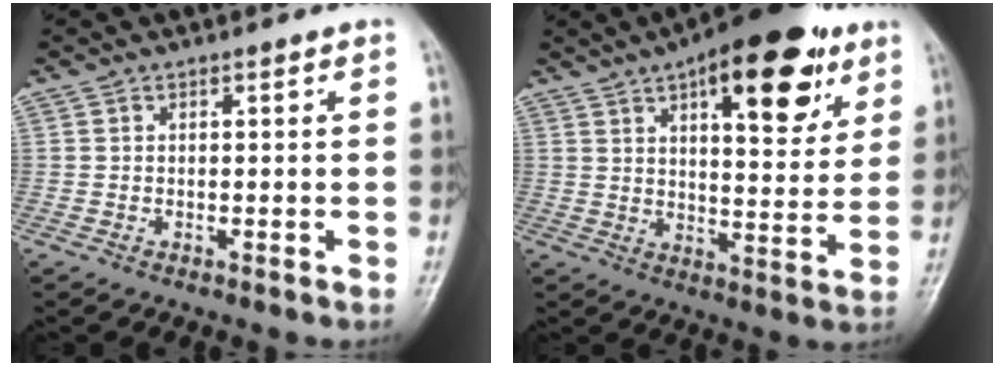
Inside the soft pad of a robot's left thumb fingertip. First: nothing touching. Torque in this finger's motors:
{"motor_torque": [0.84, 0.79, 1.50, -1.27, 0.21]}